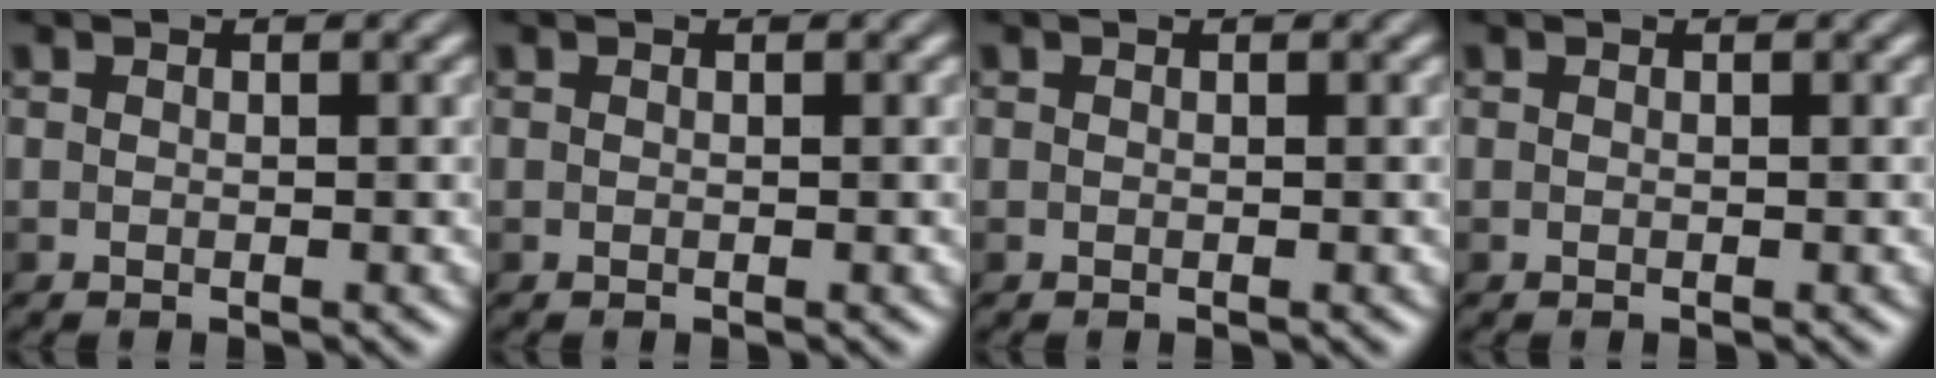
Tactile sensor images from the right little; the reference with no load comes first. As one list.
[{"total": 0.0}, {"total": 0.0}, {"total": 0.0}]